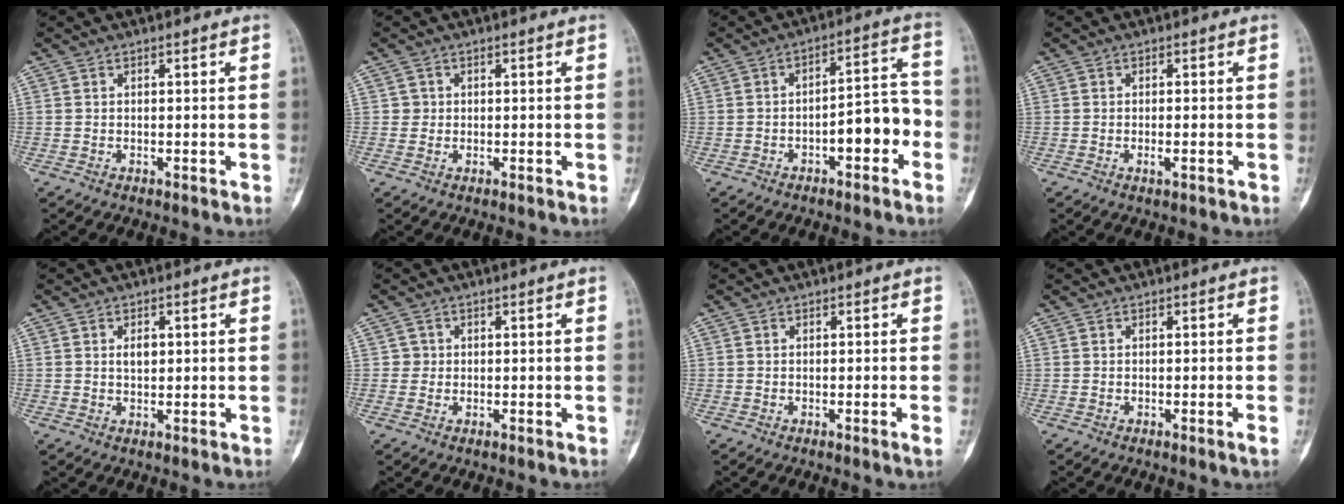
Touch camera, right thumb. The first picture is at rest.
{"total": 1.0, "force": [0.1, 1.0, 0.1], "torque": [0.008, 0.004, 0.001]}
{"total": 9.1, "force": [-3.3, 3.8, 7.6], "torque": [-0.094, 0.048, -0.048]}
{"total": 1.2, "force": [-0.4, 0.3, 1.1], "torque": [-0.017, -0.003, -0.006]}
{"total": 2.2, "force": [0.5, 1.4, 1.7], "torque": [-0.023, -0.001, 0.009]}
{"total": 1.4, "force": [0.1, 1.4, 0.0], "torque": [0.012, 0.005, -0.002]}
{"total": 1.2, "force": [-0.4, -0.3, 1.1], "torque": [-0.020, -0.003, -0.006]}
{"total": 1.1, "force": [-0.5, -0.3, 0.9], "torque": [-0.017, -0.003, -0.006]}